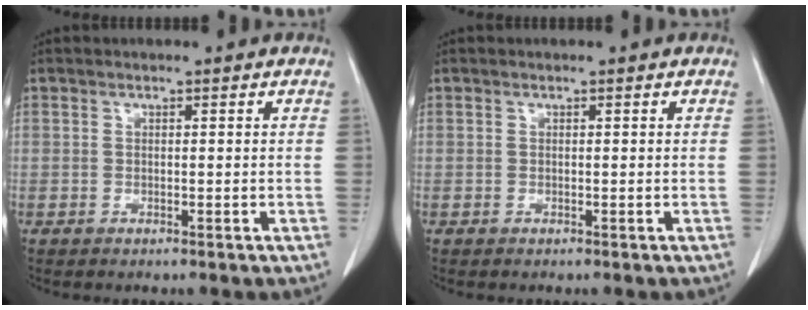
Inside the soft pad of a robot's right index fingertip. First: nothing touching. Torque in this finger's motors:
{"motor_torque": [0.00, 0.00, 0.01, 0.00]}